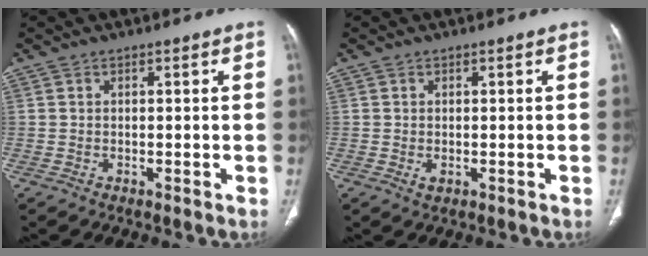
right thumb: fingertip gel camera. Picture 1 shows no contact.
{"total": 1.2, "force": [-0.2, 0.8, 0.9], "torque": [-0.014, -0.003, 0.003]}